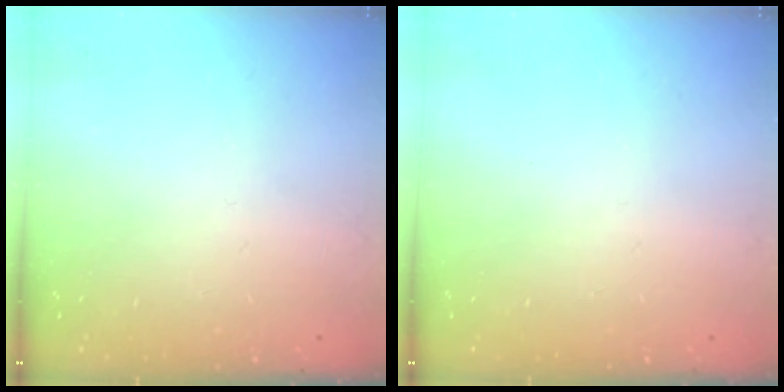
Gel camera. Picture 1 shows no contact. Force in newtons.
{"total": 0.0}